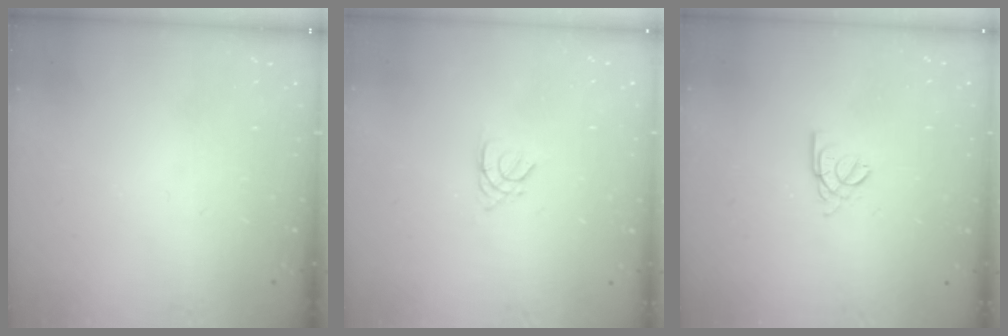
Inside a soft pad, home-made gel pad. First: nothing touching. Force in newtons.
{"total": 1.3, "press": 1.3, "slide": 0.3}
{"total": 2.6, "press": 2.5, "slide": 0.5}